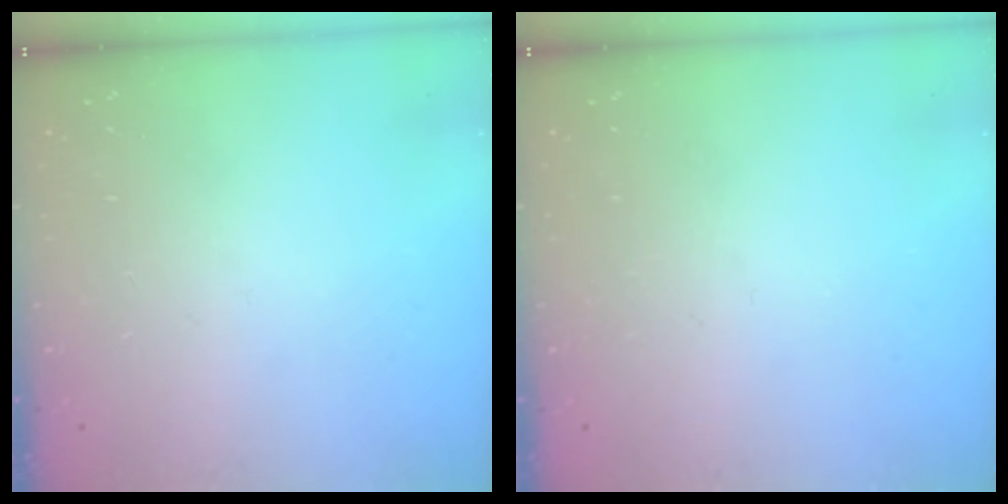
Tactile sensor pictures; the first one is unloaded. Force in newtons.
{"total": 0.0}